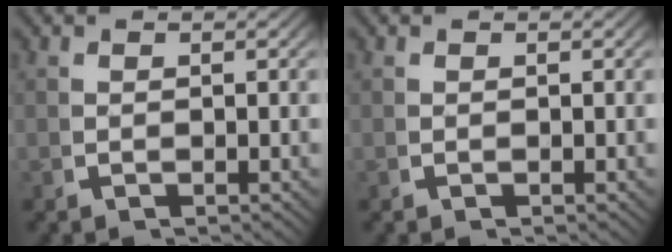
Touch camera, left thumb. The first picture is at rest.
{"total": 0.0}